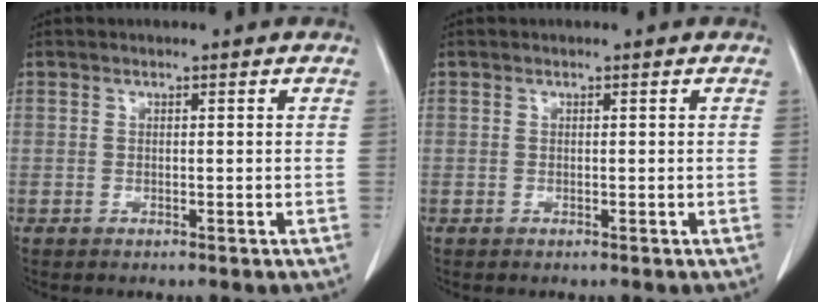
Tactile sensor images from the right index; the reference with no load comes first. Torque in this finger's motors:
{"motor_torque": [0.00, 0.00, 0.00, 0.00]}